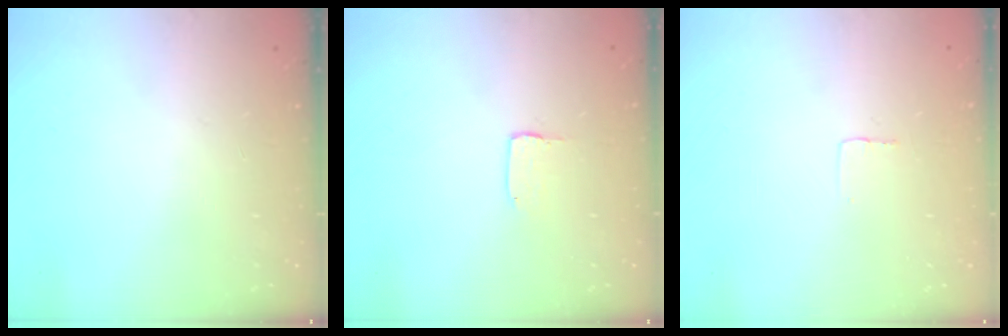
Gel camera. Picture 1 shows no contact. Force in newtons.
{"total": 2.0, "press": 2.0, "slide": 0.1}
{"total": 2.4, "press": 2.4, "slide": 0.1}